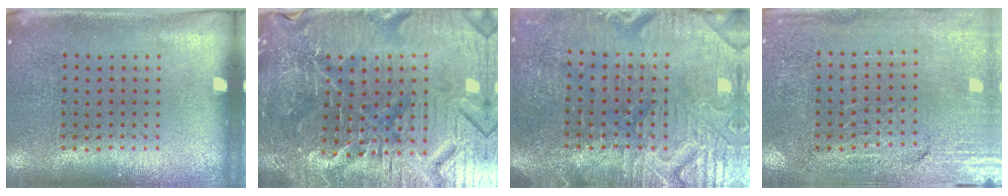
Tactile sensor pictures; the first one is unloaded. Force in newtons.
{"total": 6.1, "press": 5.6, "slide": 2.3}
{"total": 4.0, "press": 3.8, "slide": 1.3}
{"total": 3.1, "press": 2.9, "slide": 0.8}